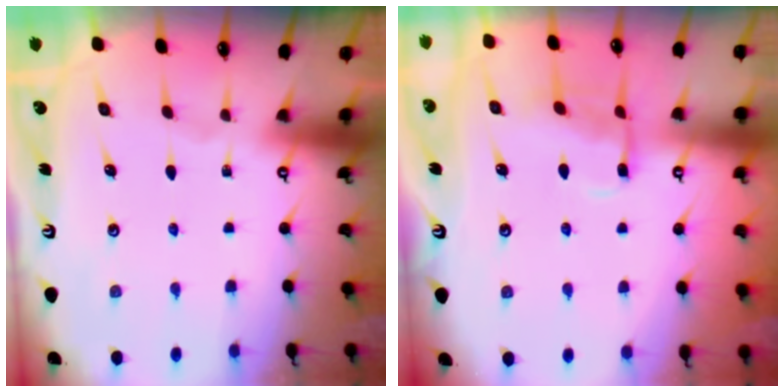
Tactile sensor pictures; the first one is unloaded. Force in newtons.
{"total": 8.8, "press": 8.8, "slide": 0.8}